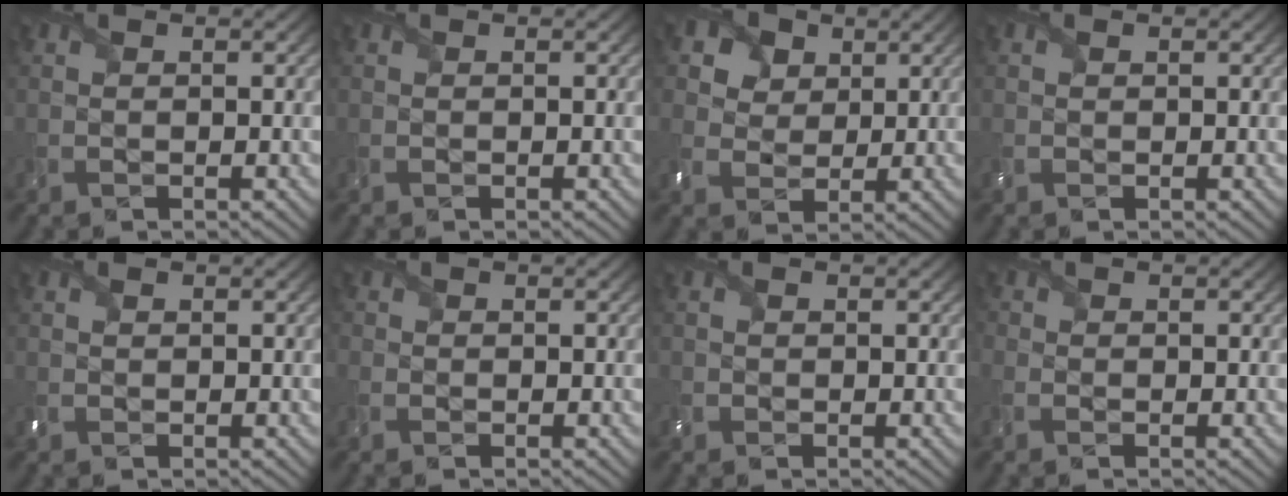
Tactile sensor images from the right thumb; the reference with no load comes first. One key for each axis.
{"total": 0.0}
{"total": 7.1, "fx": 3.9, "fy": 5.3, "fz": 2.7, "tx": -0.104, "ty": -0.001, "tz": 0.068}
{"total": 0.6, "fx": 0.1, "fy": 0.5, "fz": 0.3, "tx": -0.010, "ty": -0.001, "tz": 0.000}
{"total": 1.0, "fx": 0.3, "fy": 0.7, "fz": 0.5, "tx": -0.017, "ty": 0.000, "tz": 0.005}
{"total": 1.0, "fx": -0.2, "fy": 1.0, "fz": 0.2, "tx": 0.000, "ty": -0.006, "tz": -0.007}
{"total": 0.9, "fx": -0.2, "fy": 0.9, "fz": 0.2, "tx": -0.006, "ty": -0.004, "tz": -0.005}
{"total": 1.4, "fx": -0.3, "fy": 1.3, "fz": 0.4, "tx": -0.011, "ty": -0.005, "tz": -0.009}